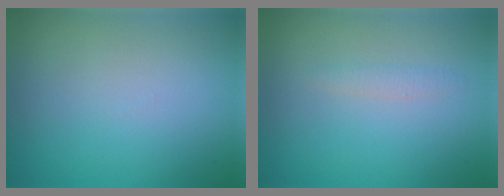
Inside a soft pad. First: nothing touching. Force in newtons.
{"total": 0.9, "press": 0.9, "slide": 0.0}